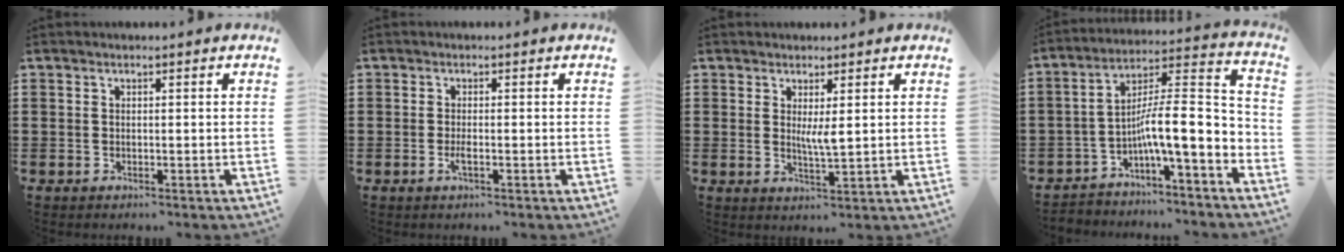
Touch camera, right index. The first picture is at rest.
{"total": 1.8, "force": [-0.8, 0.1, 1.6], "torque": [-0.035, -0.007, -0.015]}
{"total": 2.9, "force": [0.8, 0.5, 2.8], "torque": [-0.058, -0.002, 0.013]}
{"total": 10.0, "force": [-3.1, 2.0, 9.3], "torque": [-0.156, -0.028, -0.066]}